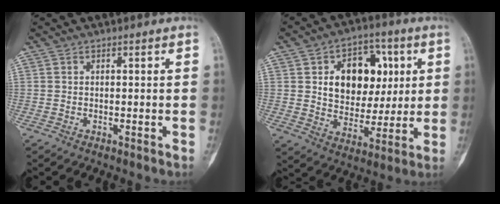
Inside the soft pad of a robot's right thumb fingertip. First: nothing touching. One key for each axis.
{"total": 15.9, "fx": 3.7, "fy": 11.4, "fz": 10.4, "tx": -0.101, "ty": 0.002, "tz": 0.062}